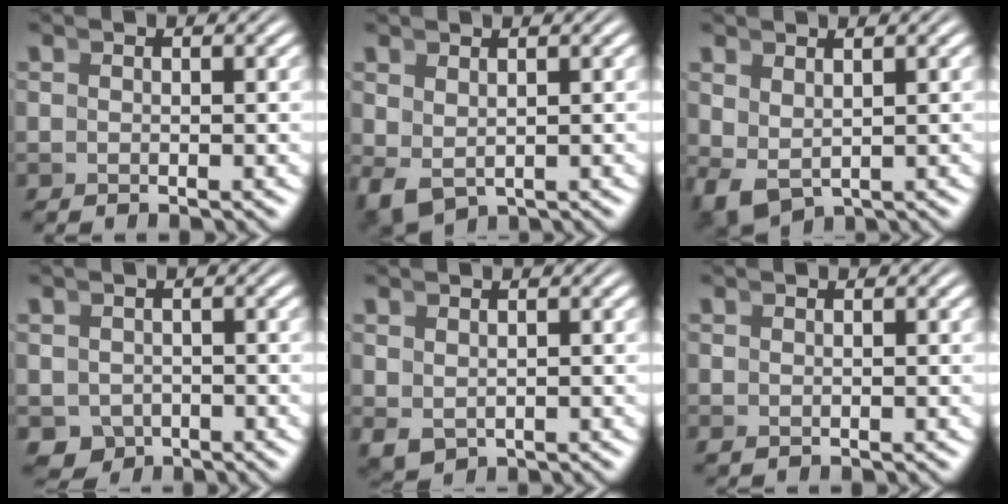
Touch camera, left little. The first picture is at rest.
{"total": 3.1, "force": [-0.9, 2.4, 1.8], "torque": [-0.048, -0.022, 0.004]}
{"total": 4.4, "force": [-1.4, 3.5, 2.3], "torque": [-0.065, -0.029, -0.002]}
{"total": 6.1, "force": [-2.6, 5.1, 2.1], "torque": [-0.048, -0.033, -0.037]}
{"total": 1.8, "force": [-0.2, 1.5, 1.0], "torque": [-0.024, -0.015, 0.014]}
{"total": 0.0}